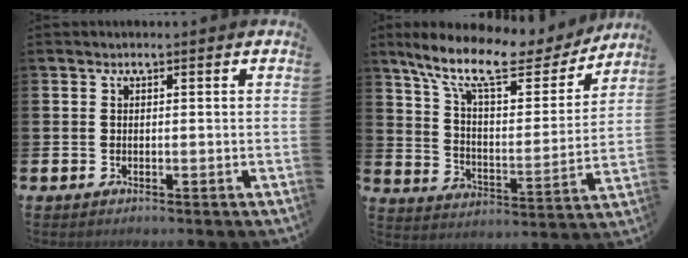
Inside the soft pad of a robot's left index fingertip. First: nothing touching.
{"total": 12.6, "force": [10.3, 3.6, 6.5], "torque": [-0.151, -0.056, 0.173]}